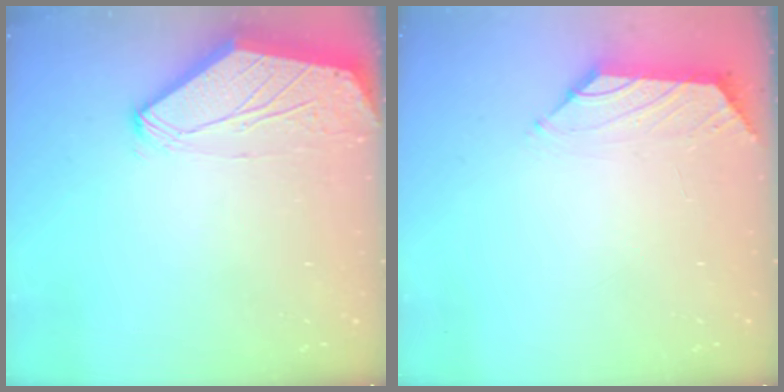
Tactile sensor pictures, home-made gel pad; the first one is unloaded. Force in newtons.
{"total": 0.0}